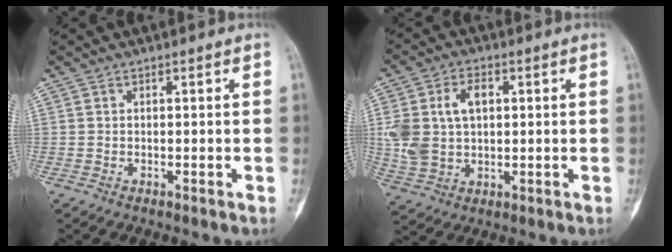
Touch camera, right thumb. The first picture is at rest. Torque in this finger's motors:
{"motor_torque": [0.20, 1.82, 0.08, -0.06, 0.37]}